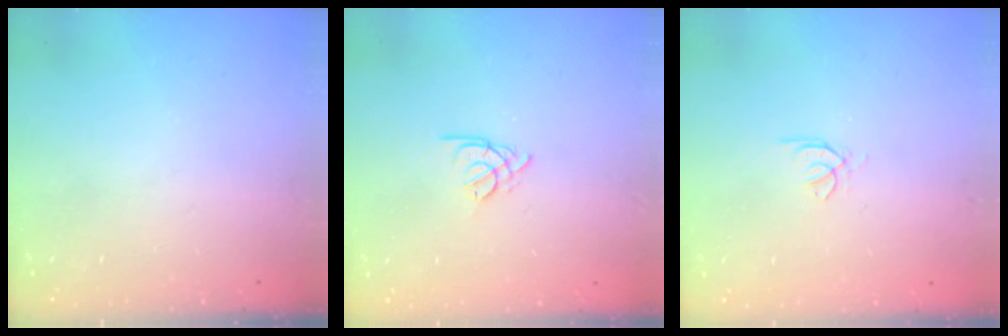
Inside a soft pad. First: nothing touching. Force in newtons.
{"total": 2.7, "press": 2.6, "slide": 0.5}
{"total": 0.5, "press": 0.4, "slide": 0.3}